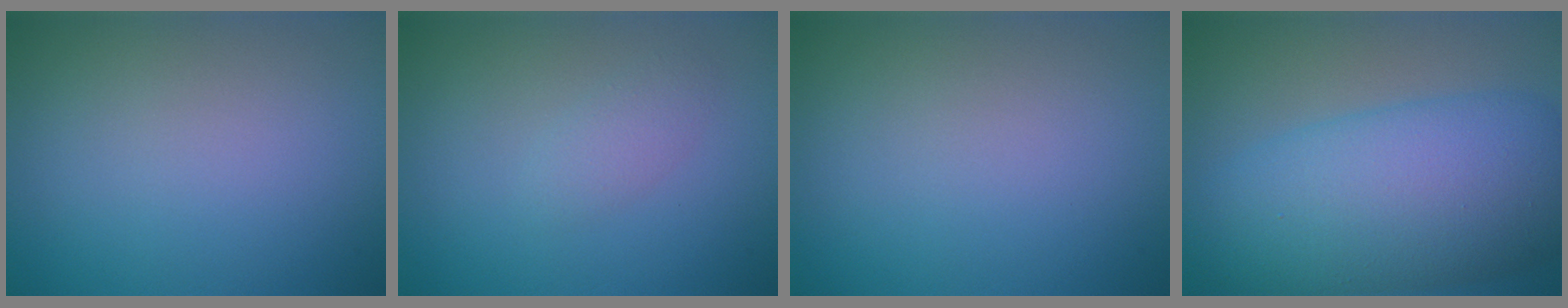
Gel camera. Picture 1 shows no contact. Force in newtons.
{"total": 1.3, "press": 1.3, "slide": 0.1}
{"total": 0.0}
{"total": 11.1, "press": 11.1, "slide": 0.2}